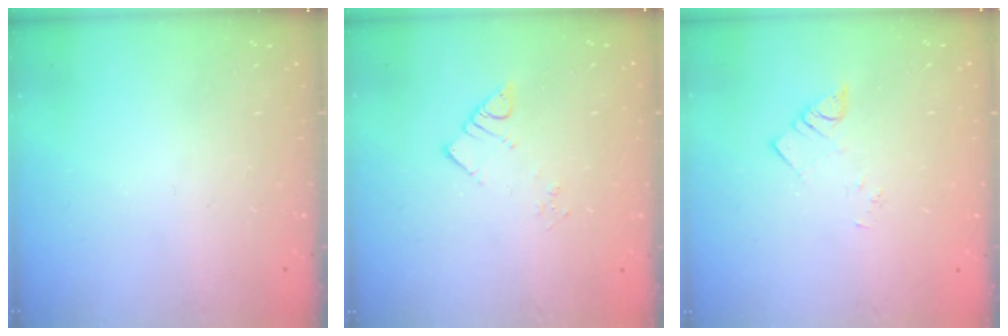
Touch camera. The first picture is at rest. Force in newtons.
{"total": 3.3, "press": 3.3, "slide": 0.1}
{"total": 2.2, "press": 2.2, "slide": 0.2}